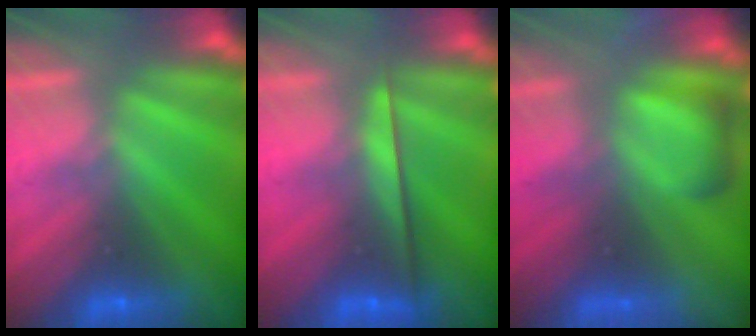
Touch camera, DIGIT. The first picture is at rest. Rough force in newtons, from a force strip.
{"total": 2.2}
{"total": 5.8}